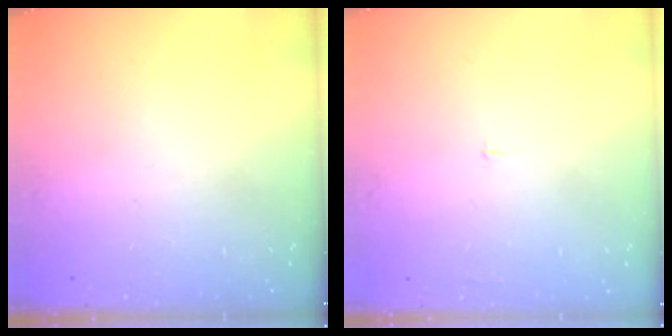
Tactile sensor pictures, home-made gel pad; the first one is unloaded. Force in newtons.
{"total": 1.2, "press": 1.2, "slide": 0.1}